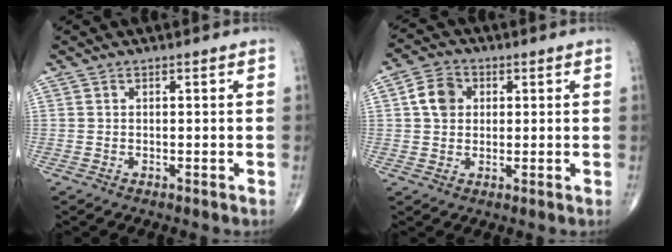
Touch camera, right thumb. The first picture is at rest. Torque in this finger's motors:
{"motor_torque": [-0.48, 0.56, -0.02, -0.04, 0.06]}